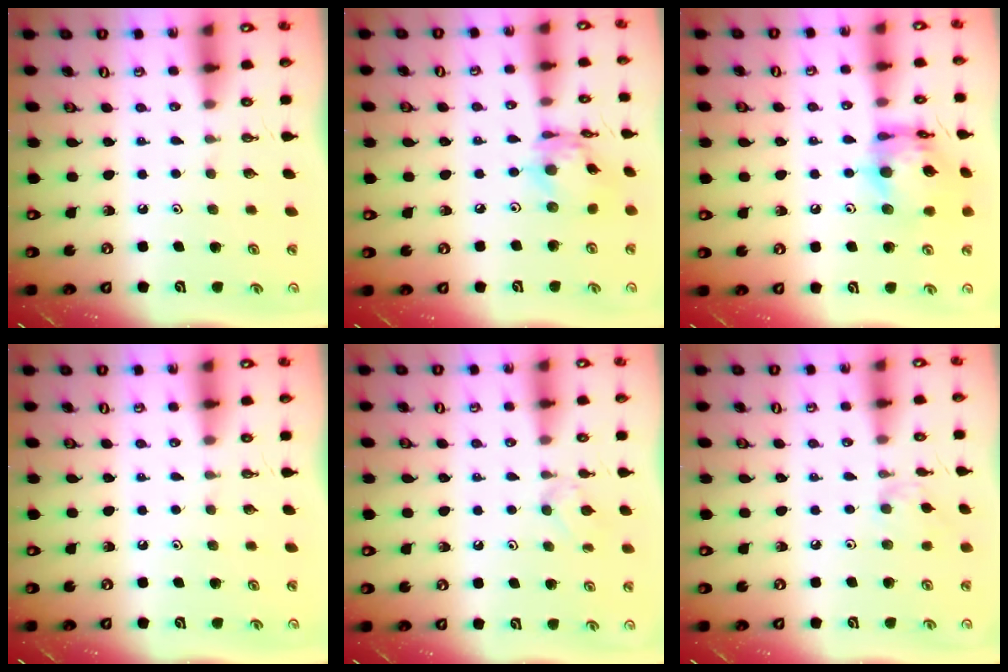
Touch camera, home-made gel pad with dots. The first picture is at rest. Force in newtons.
{"total": 11.6, "press": 11.6, "slide": 1.0}
{"total": 16.0, "press": 15.9, "slide": 1.6}
{"total": 0.0}
{"total": 5.7, "press": 5.6, "slide": 0.9}
{"total": 4.2, "press": 4.1, "slide": 0.7}